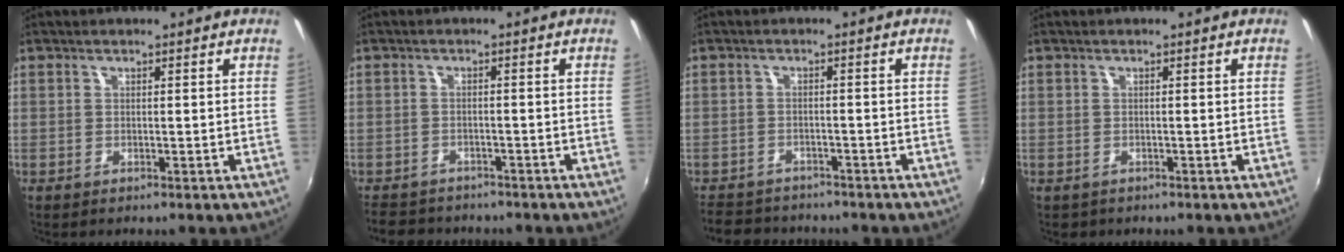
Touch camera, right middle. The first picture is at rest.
{"total": 7.2, "force": [-6.1, 3.3, 1.7], "torque": [-0.053, -0.003, -0.100]}
{"total": 8.3, "force": [-7.2, 3.7, 1.9], "torque": [-0.062, 0.001, -0.114]}
{"total": 1.1, "force": [-0.6, 0.9, 0.2], "torque": [-0.009, -0.004, -0.007]}